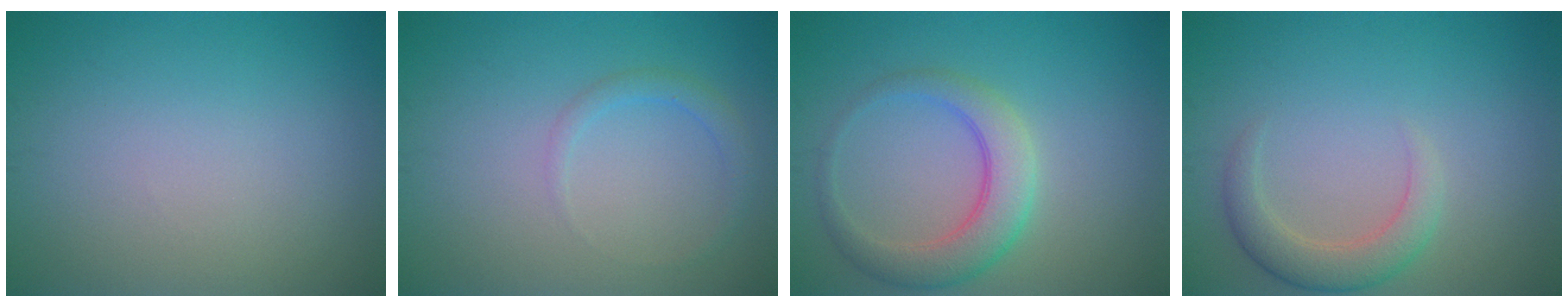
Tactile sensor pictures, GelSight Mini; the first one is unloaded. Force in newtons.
{"total": 1.5, "press": 1.5, "slide": 0.2}
{"total": 4.3, "press": 4.3, "slide": 0.3}
{"total": 3.1, "press": 3.0, "slide": 0.3}